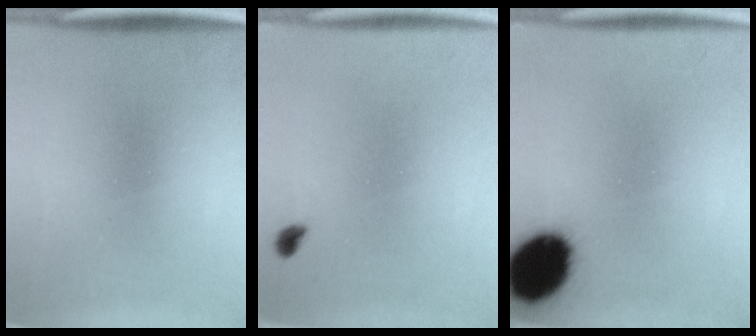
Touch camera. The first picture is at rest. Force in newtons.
{"total": 1.4}
{"total": 15.4}